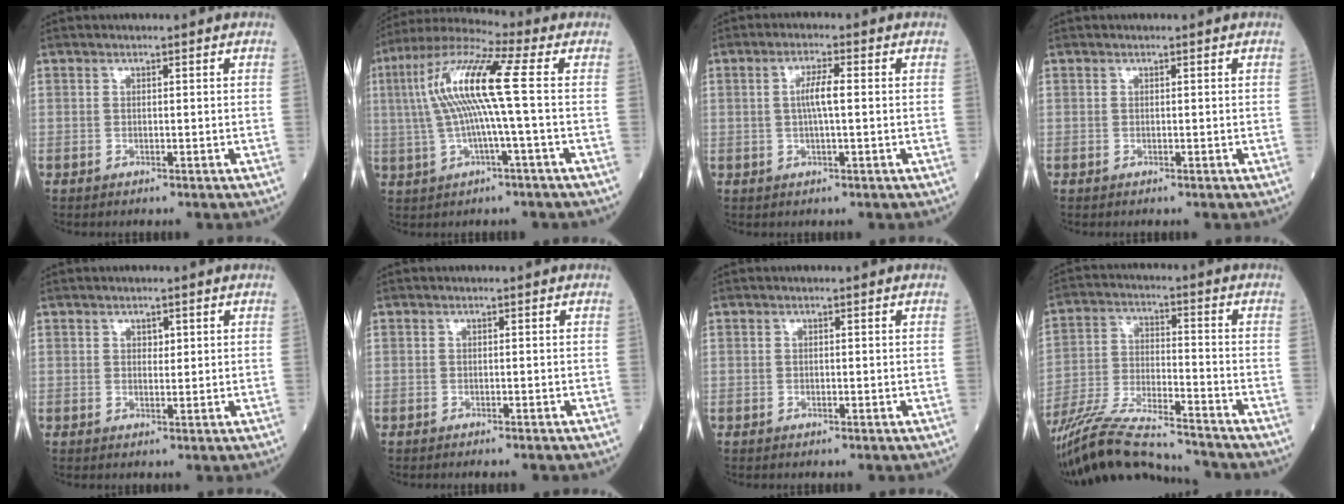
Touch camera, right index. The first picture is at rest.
{"total": 12.3, "force": [0.9, 0.0, 12.3], "torque": [-0.250, 0.026, 0.010]}
{"total": 3.7, "force": [0.2, 0.3, 3.7], "torque": [-0.073, 0.004, 0.003]}
{"total": 0.0}
{"total": 1.4, "force": [0.6, 0.8, 0.9], "torque": [-0.010, -0.003, 0.008]}
{"total": 1.3, "force": [-1.1, 0.1, 0.6], "torque": [-0.012, -0.003, -0.014]}
{"total": 0.0}
{"total": 18.7, "force": [-17.1, 1.8, 7.3], "torque": [-0.169, -0.023, -0.295]}